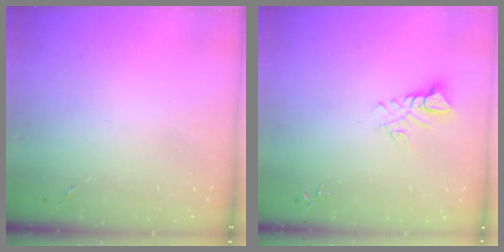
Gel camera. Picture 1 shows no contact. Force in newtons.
{"total": 7.1, "press": 7.1, "slide": 0.7}